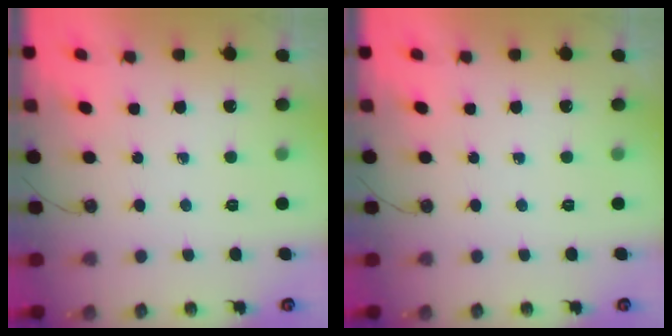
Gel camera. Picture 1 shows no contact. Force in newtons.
{"total": 0.0}